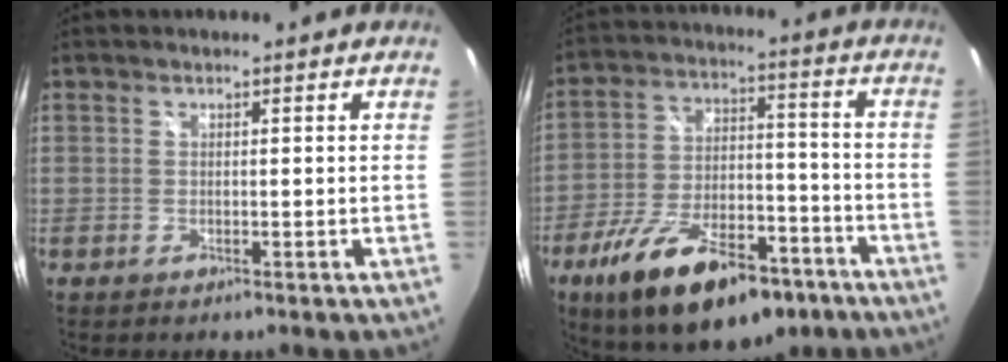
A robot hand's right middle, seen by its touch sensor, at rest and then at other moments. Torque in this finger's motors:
{"motor_torque": [1.34, -0.80, 0.40, 0.21]}